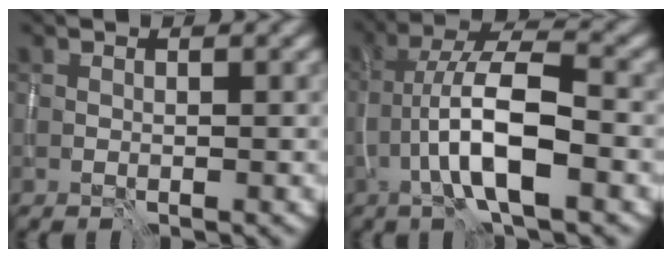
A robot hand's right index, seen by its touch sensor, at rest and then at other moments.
{"total": 7.9, "force": [-2.8, 2.0, 7.1], "torque": [-0.123, 0.018, -0.056]}